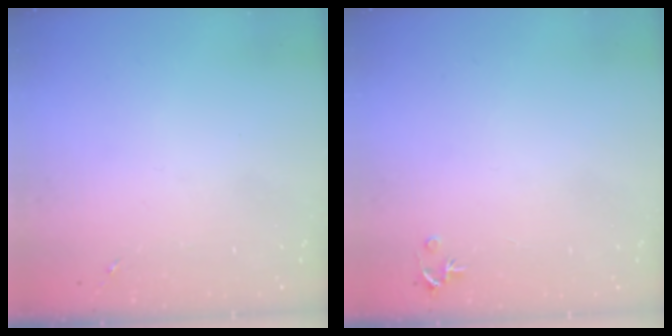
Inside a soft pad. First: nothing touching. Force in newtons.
{"total": 3.5, "press": 3.5, "slide": 0.4}